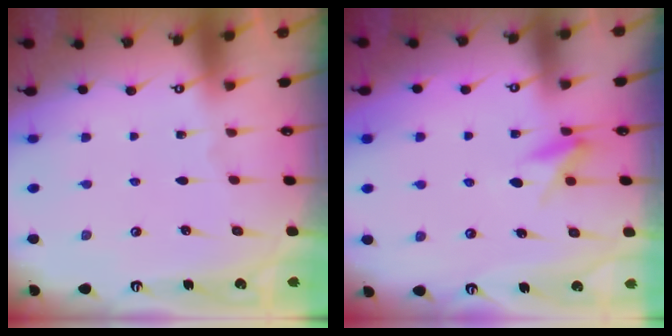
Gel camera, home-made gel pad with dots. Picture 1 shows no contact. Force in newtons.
{"total": 5.9, "press": 5.8, "slide": 1.2}